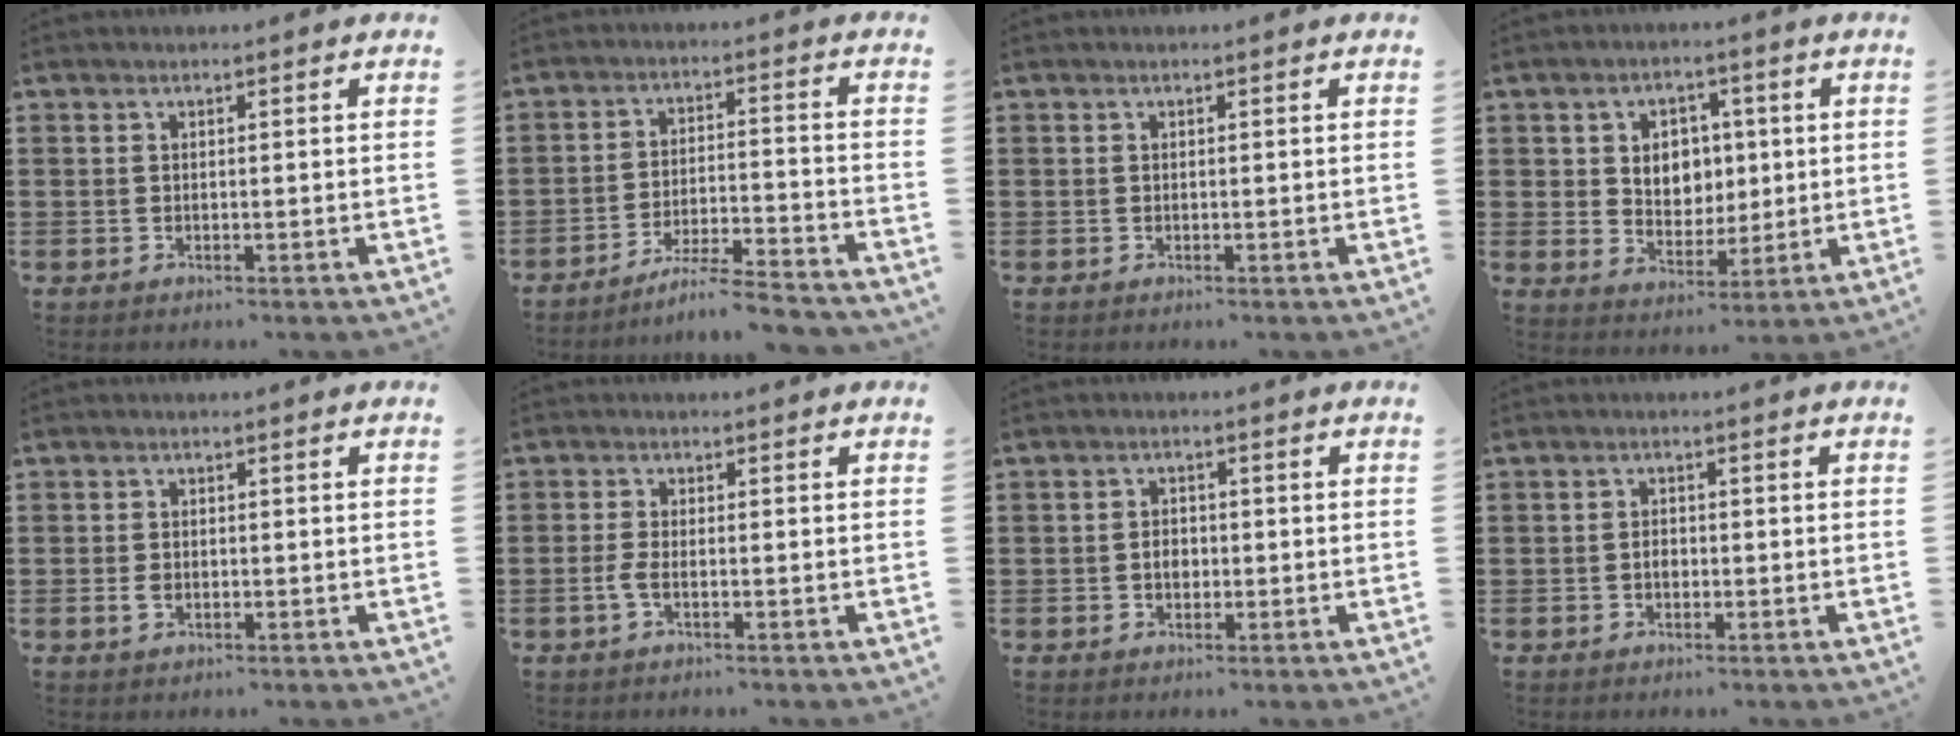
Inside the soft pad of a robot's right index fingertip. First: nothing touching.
{"total": 6.1, "force": [-5.6, -0.6, 2.3], "torque": [-0.045, -0.013, -0.107]}
{"total": 0.0}
{"total": 5.3, "force": [1.1, 4.7, 2.3], "torque": [-0.050, 0.009, 0.014]}
{"total": 1.5, "force": [-0.3, 1.0, 1.1], "torque": [-0.022, 0.004, -0.006]}
{"total": 2.2, "force": [-0.9, 0.3, 1.9], "torque": [-0.051, -0.010, -0.019]}
{"total": 2.1, "force": [-0.4, 1.5, 1.5], "torque": [-0.032, 0.001, -0.009]}
{"total": 1.5, "force": [-0.5, 0.9, 1.1], "torque": [-0.024, -0.002, -0.009]}